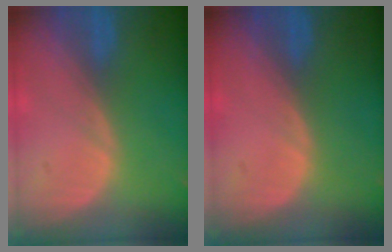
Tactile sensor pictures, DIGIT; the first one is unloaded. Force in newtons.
{"total": 0.0}